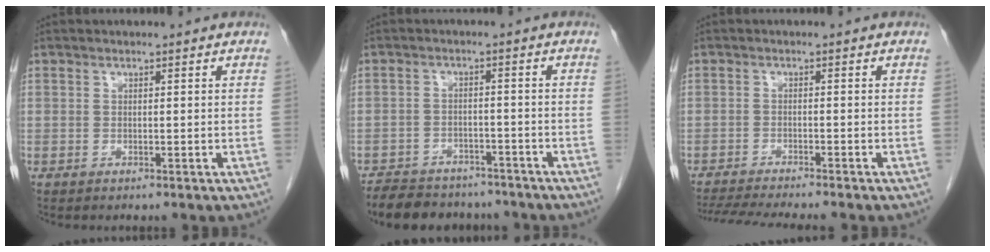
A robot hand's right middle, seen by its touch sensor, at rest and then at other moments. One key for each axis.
{"total": 11.8, "fx": -10.2, "fy": 4.8, "fz": 3.6, "tx": -0.062, "ty": 0.007, "tz": -0.139}
{"total": 9.5, "fx": -8.5, "fy": -0.4, "fz": 4.2, "tx": -0.060, "ty": -0.015, "tz": -0.136}